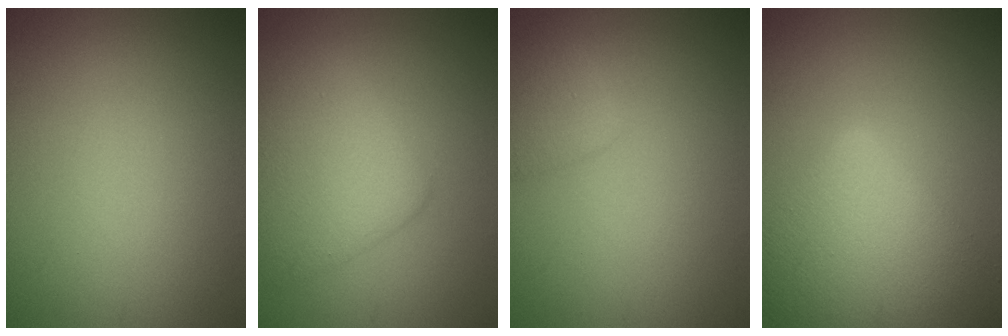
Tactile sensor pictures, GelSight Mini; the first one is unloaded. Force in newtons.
{"total": 4.8, "press": 4.8, "slide": 0.3}
{"total": 1.7, "press": 1.7, "slide": 0.2}
{"total": 9.6, "press": 9.6, "slide": 0.5}